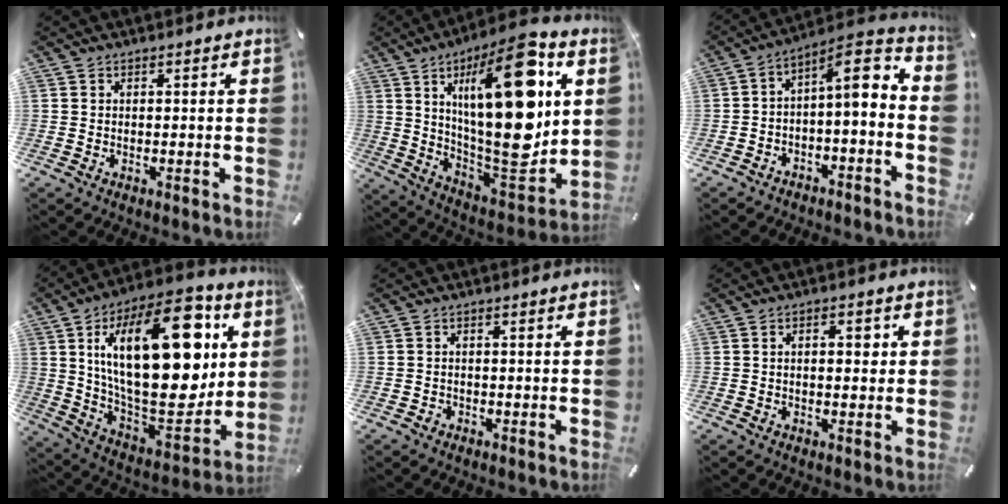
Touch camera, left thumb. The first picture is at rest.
{"total": 27.9, "force": [8.5, 10.1, 24.5], "torque": [-0.406, -0.065, 0.126]}
{"total": 6.8, "force": [-0.1, 2.8, 6.2], "torque": [-0.087, -0.025, -0.013]}
{"total": 32.1, "force": [9.2, 15.2, 26.7], "torque": [-0.441, -0.059, 0.157]}
{"total": 0.7, "force": [-0.5, 0.6, 0.1], "torque": [-0.003, 0.003, -0.012]}
{"total": 3.0, "force": [0.5, 1.6, 2.5], "torque": [-0.036, 0.005, 0.002]}